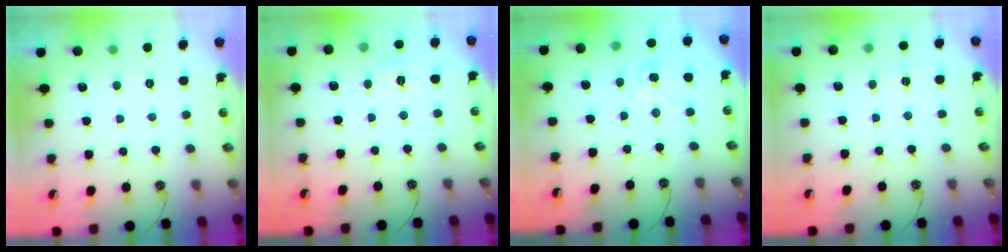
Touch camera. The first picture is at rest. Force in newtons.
{"total": 5.5, "press": 5.5, "slide": 0.5}
{"total": 1.4, "press": 1.4, "slide": 0.2}
{"total": 3.0, "press": 2.9, "slide": 0.4}